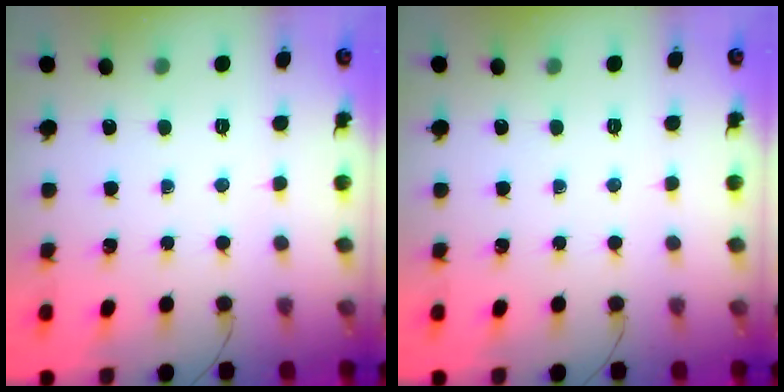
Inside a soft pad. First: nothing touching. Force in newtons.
{"total": 0.0}